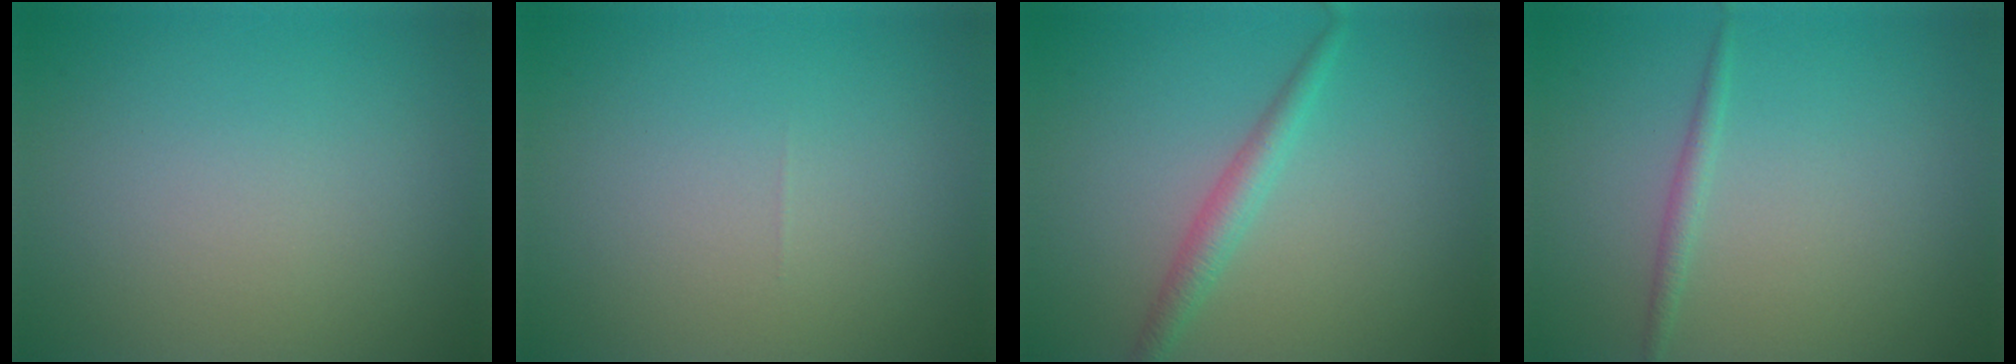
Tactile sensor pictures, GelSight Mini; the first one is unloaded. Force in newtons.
{"total": 0.0}
{"total": 2.0, "press": 2.0, "slide": 0.0}
{"total": 1.1, "press": 1.1, "slide": 0.0}